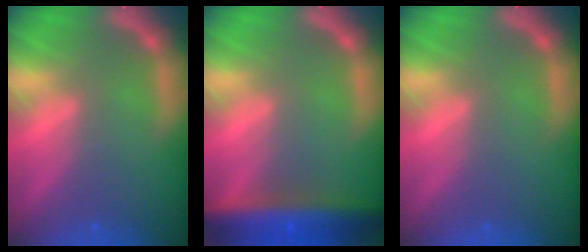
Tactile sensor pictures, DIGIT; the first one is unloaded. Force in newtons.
{"total": 8.6}
{"total": 0.0}